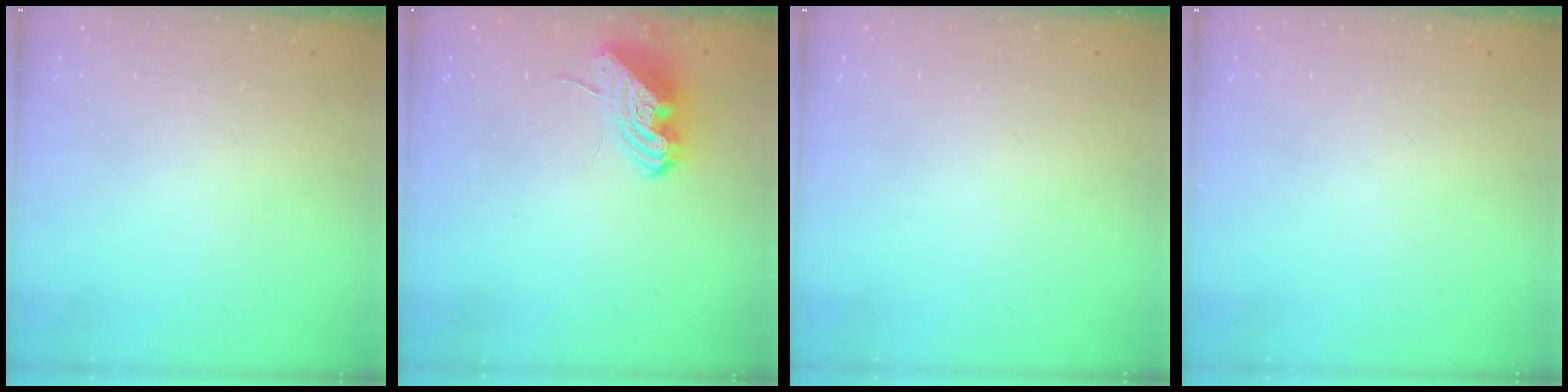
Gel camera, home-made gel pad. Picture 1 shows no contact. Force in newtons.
{"total": 11.2, "press": 11.1, "slide": 1.2}
{"total": 0.0}
{"total": 0.0}